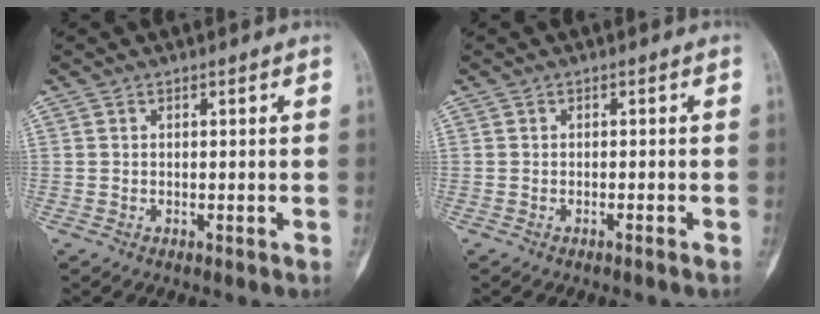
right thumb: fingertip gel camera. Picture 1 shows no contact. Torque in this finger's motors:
{"motor_torque": [-0.29, 0.04, -0.11, 0.11, 0.00]}